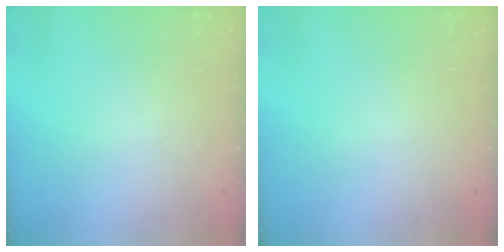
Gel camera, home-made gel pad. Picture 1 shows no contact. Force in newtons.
{"total": 0.0}